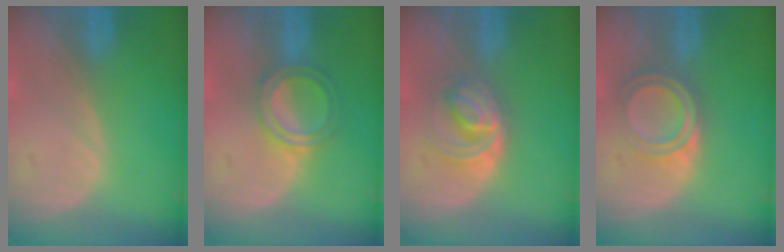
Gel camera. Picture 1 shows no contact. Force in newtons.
{"total": 4.8, "press": 4.8, "slide": 0.6}
{"total": 6.3, "press": 5.4, "slide": 3.1}
{"total": 5.3, "press": 4.9, "slide": 2.1}